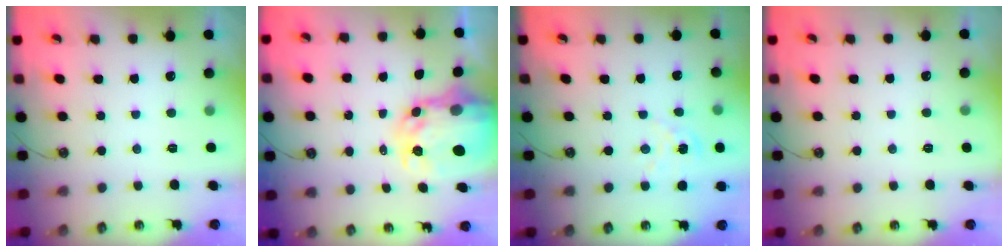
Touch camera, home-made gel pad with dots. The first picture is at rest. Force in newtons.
{"total": 9.1, "press": 9.0, "slide": 0.8}
{"total": 2.3, "press": 2.3, "slide": 0.3}
{"total": 0.5, "press": 0.5, "slide": 0.2}